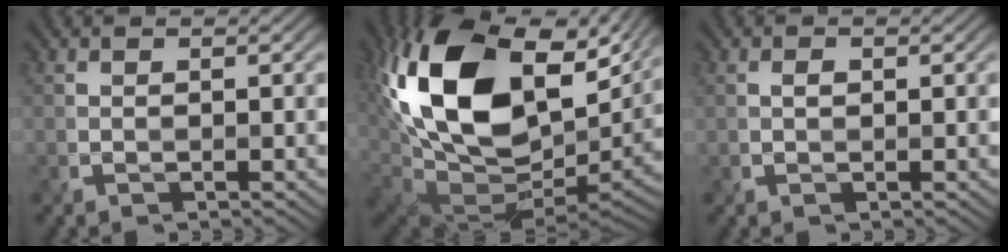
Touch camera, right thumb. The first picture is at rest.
{"total": 21.5, "force": [6.8, 13.8, 15.1], "torque": [-0.338, -0.001, 0.146]}
{"total": 0.8, "force": [0.1, 0.6, 0.5], "torque": [-0.014, -0.003, 0.004]}